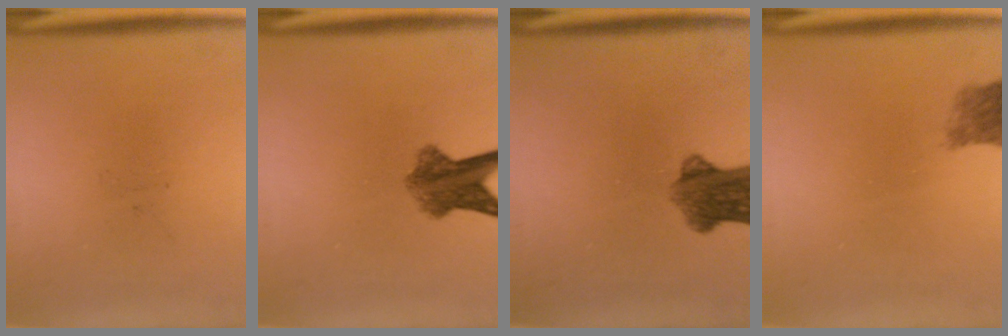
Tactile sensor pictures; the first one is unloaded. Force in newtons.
{"total": 6.1}
{"total": 6.8}
{"total": 2.7}